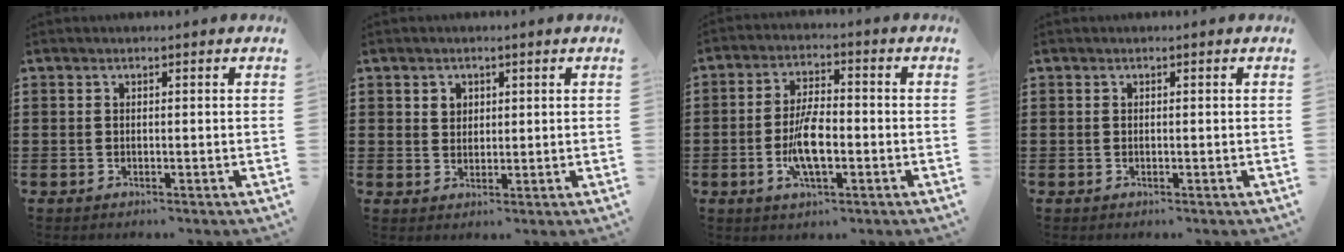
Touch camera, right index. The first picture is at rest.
{"total": 1.9, "force": [1.0, 1.5, 0.5], "torque": [-0.014, 0.007, 0.019]}
{"total": 7.9, "force": [-1.9, 3.0, 7.0], "torque": [-0.144, -0.004, -0.037]}
{"total": 0.0}